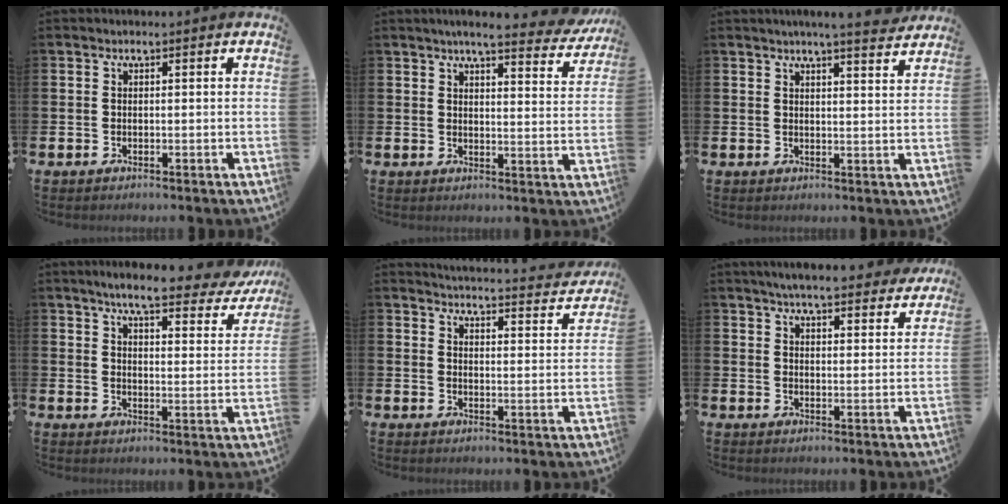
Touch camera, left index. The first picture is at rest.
{"total": 5.2, "force": [4.7, 0.5, 2.3], "torque": [-0.040, -0.029, 0.075]}
{"total": 5.1, "force": [4.9, -0.5, 1.6], "torque": [-0.025, -0.027, 0.083]}
{"total": 6.5, "force": [5.6, 1.0, 3.0], "torque": [-0.069, -0.032, 0.089]}
{"total": 4.2, "force": [4.1, 0.2, 0.6], "torque": [-0.018, -0.040, 0.065]}
{"total": 5.9, "force": [5.6, 0.6, 1.5], "torque": [-0.037, -0.032, 0.098]}